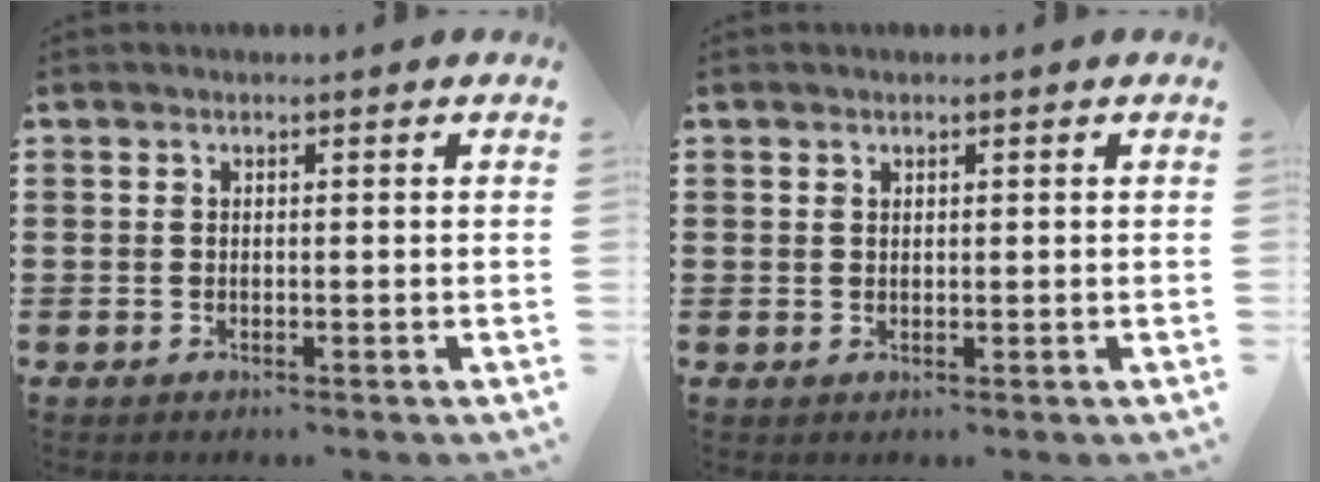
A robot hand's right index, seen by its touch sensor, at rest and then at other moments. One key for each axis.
{"total": 0.6, "fx": 0.5, "fy": 0.4, "fz": 0.1, "tx": -0.004, "ty": 0.000, "tz": 0.010}